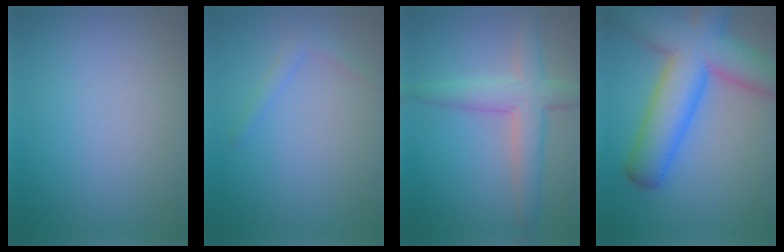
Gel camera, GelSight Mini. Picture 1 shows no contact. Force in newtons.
{"total": 1.3, "press": 1.3, "slide": 0.1}
{"total": 4.5, "press": 4.5, "slide": 0.1}
{"total": 11.7, "press": 11.7, "slide": 0.4}